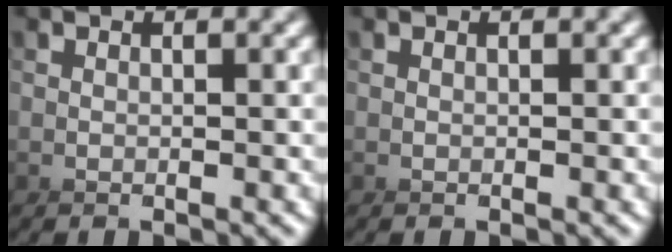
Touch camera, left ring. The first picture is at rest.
{"total": 0.0}